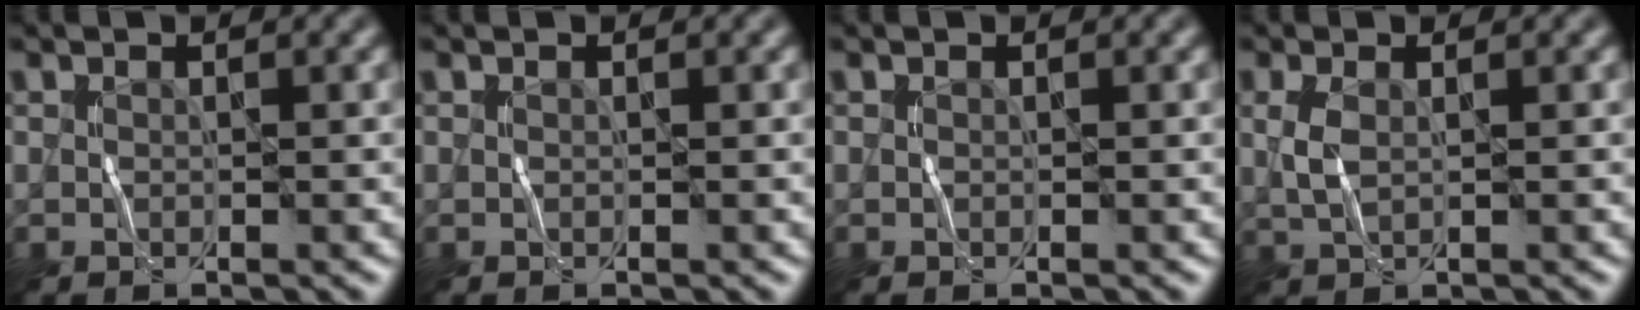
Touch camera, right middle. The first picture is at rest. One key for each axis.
{"total": 0.0}
{"total": 0.0}
{"total": 2.0, "fx": 0.4, "fy": 1.0, "fz": 1.7, "tx": -0.046, "ty": 0.001, "tz": 0.010}